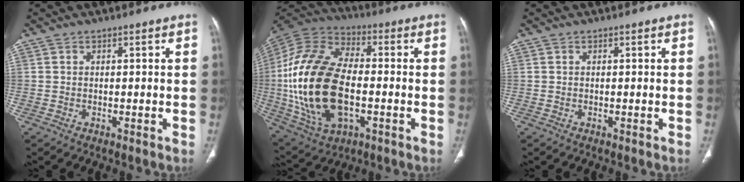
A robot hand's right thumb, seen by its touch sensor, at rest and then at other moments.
{"total": 26.2, "force": [-2.8, 14.7, 21.5], "torque": [-0.444, 0.006, -0.042]}
{"total": 0.0}